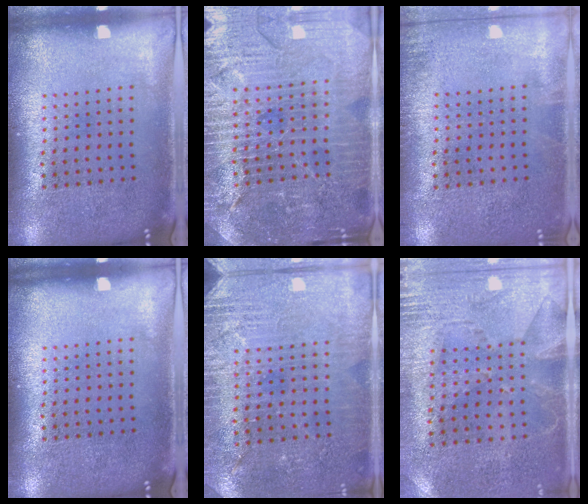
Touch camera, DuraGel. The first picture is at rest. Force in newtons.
{"total": 4.9, "press": 4.6, "slide": 1.7}
{"total": 0.9, "press": 0.9, "slide": 0.2}
{"total": 0.0}
{"total": 2.9, "press": 2.9, "slide": 0.4}
{"total": 2.8, "press": 2.3, "slide": 1.5}